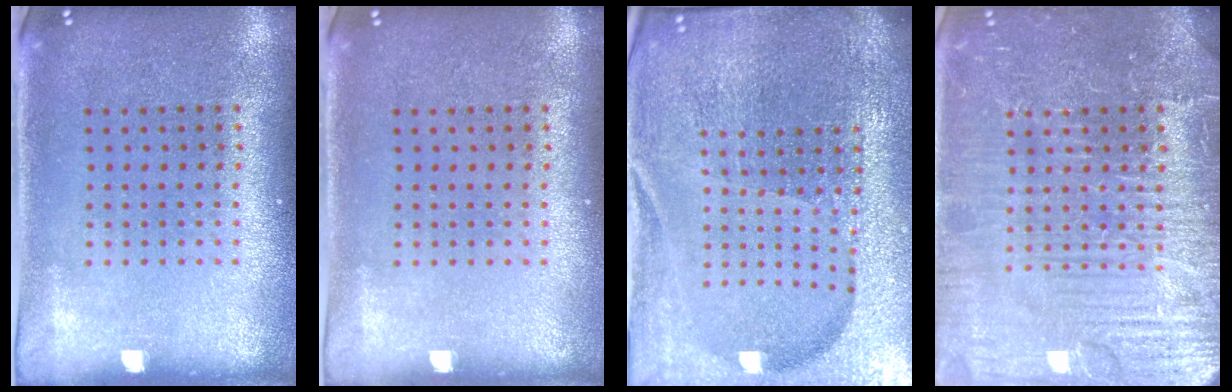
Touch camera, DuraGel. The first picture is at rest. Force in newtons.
{"total": 0.0}
{"total": 5.6, "press": 5.1, "slide": 2.3}
{"total": 7.6, "press": 7.6, "slide": 1.0}